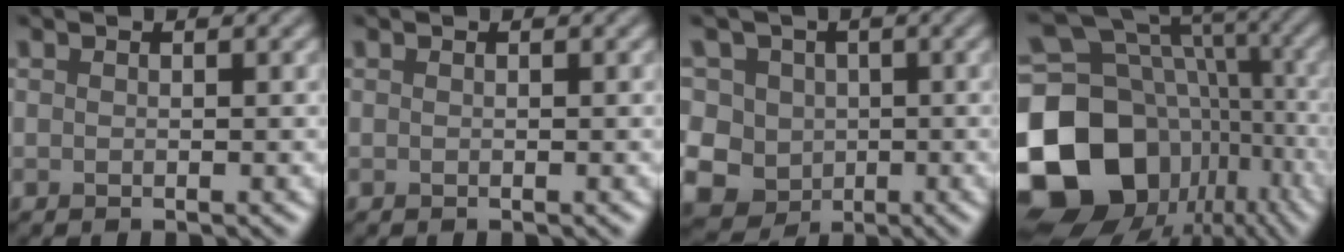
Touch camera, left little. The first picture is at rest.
{"total": 0.0}
{"total": 12.8, "force": [1.5, 11.6, 5.3], "torque": [-0.114, 0.027, -0.004]}
{"total": 19.4, "force": [-5.0, 15.8, 10.2], "torque": [-0.210, -0.002, -0.067]}